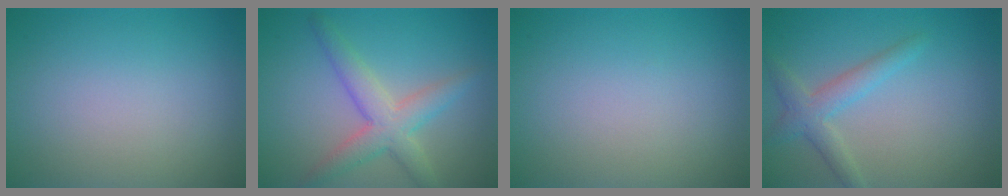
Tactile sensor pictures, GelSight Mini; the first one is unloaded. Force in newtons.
{"total": 4.2, "press": 4.2, "slide": 0.2}
{"total": 0.0}
{"total": 2.7, "press": 2.7, "slide": 0.1}